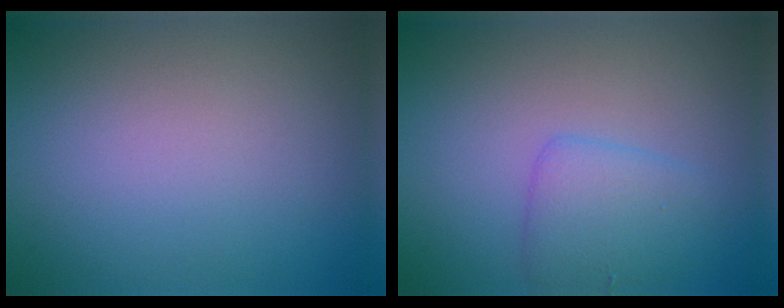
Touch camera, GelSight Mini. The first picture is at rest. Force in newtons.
{"total": 2.9, "press": 2.9, "slide": 0.0}